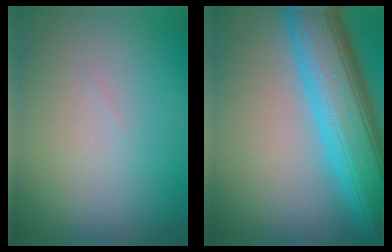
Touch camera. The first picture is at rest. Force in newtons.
{"total": 10.4, "press": 10.4, "slide": 0.2}